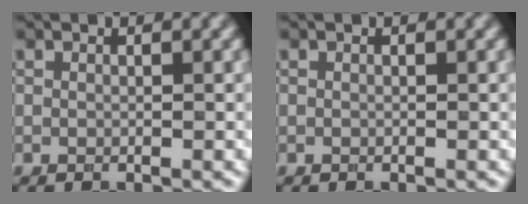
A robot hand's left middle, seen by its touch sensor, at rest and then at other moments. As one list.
[{"total": 0.0}]